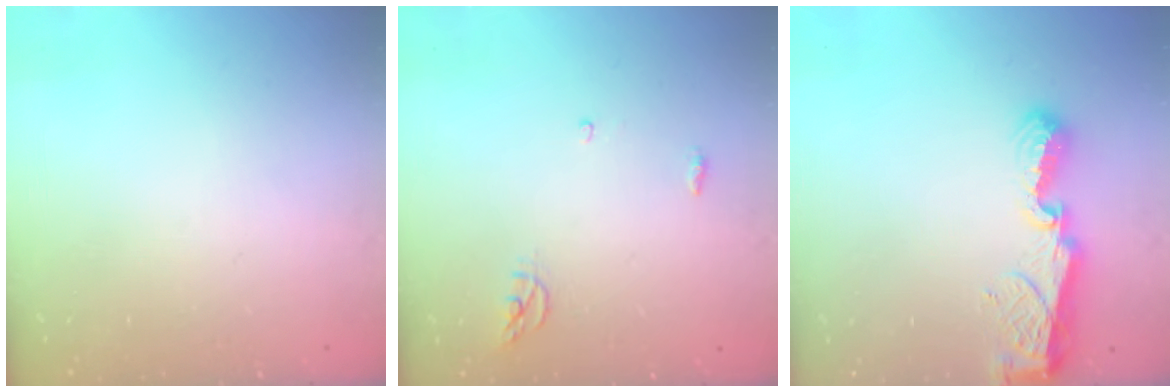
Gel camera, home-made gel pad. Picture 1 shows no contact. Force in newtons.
{"total": 3.5, "press": 3.5, "slide": 0.2}
{"total": 7.3, "press": 7.3, "slide": 0.7}